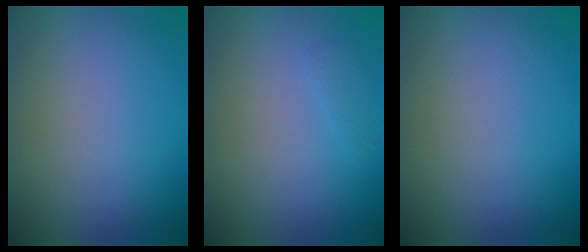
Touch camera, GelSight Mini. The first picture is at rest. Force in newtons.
{"total": 0.8, "press": 0.8, "slide": 0.1}
{"total": 0.0}